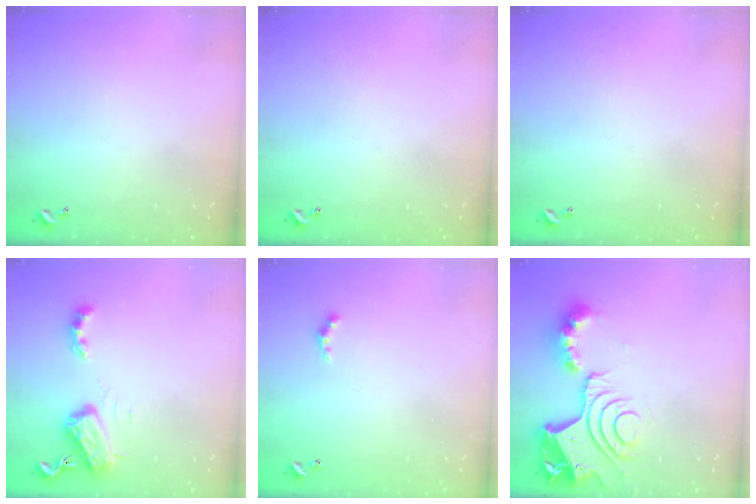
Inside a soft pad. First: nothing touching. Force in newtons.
{"total": 0.0}
{"total": 0.0}
{"total": 5.4, "press": 5.4, "slide": 0.5}
{"total": 2.5, "press": 2.4, "slide": 0.4}
{"total": 17.0, "press": 16.9, "slide": 1.8}